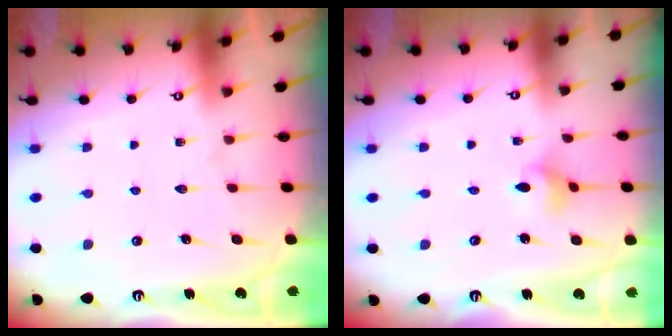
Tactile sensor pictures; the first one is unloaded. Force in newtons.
{"total": 2.9, "press": 2.9, "slide": 0.5}